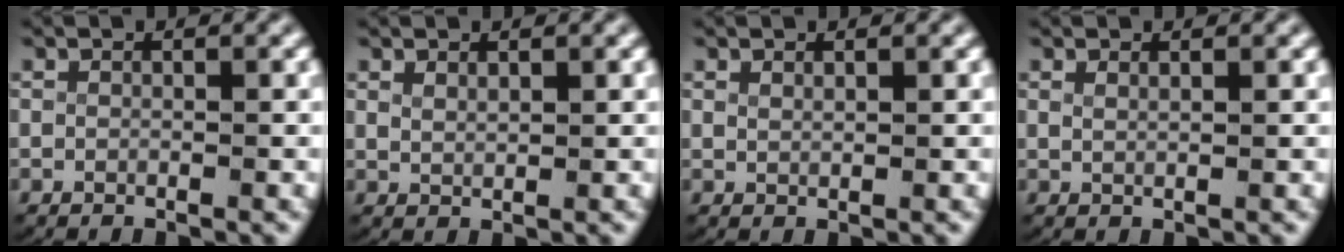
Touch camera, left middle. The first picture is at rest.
{"total": 1.0, "force": [0.9, -0.1, 0.3], "torque": [-0.010, -0.008, 0.028]}
{"total": 0.7, "force": [0.6, -0.2, 0.2], "torque": [-0.005, -0.005, 0.020]}
{"total": 0.8, "force": [0.6, -0.3, 0.4], "torque": [-0.010, -0.007, 0.018]}